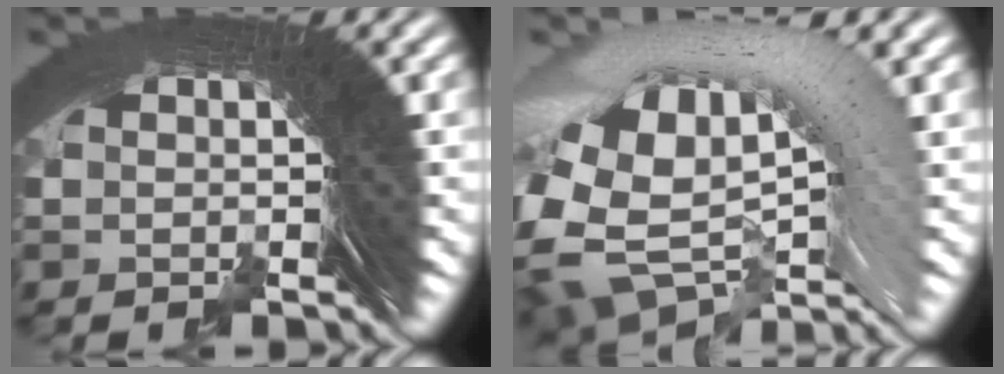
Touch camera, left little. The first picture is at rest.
{"total": 20.5, "force": [-0.3, -6.7, -19.3], "torque": [0.231, 0.016, -0.013]}